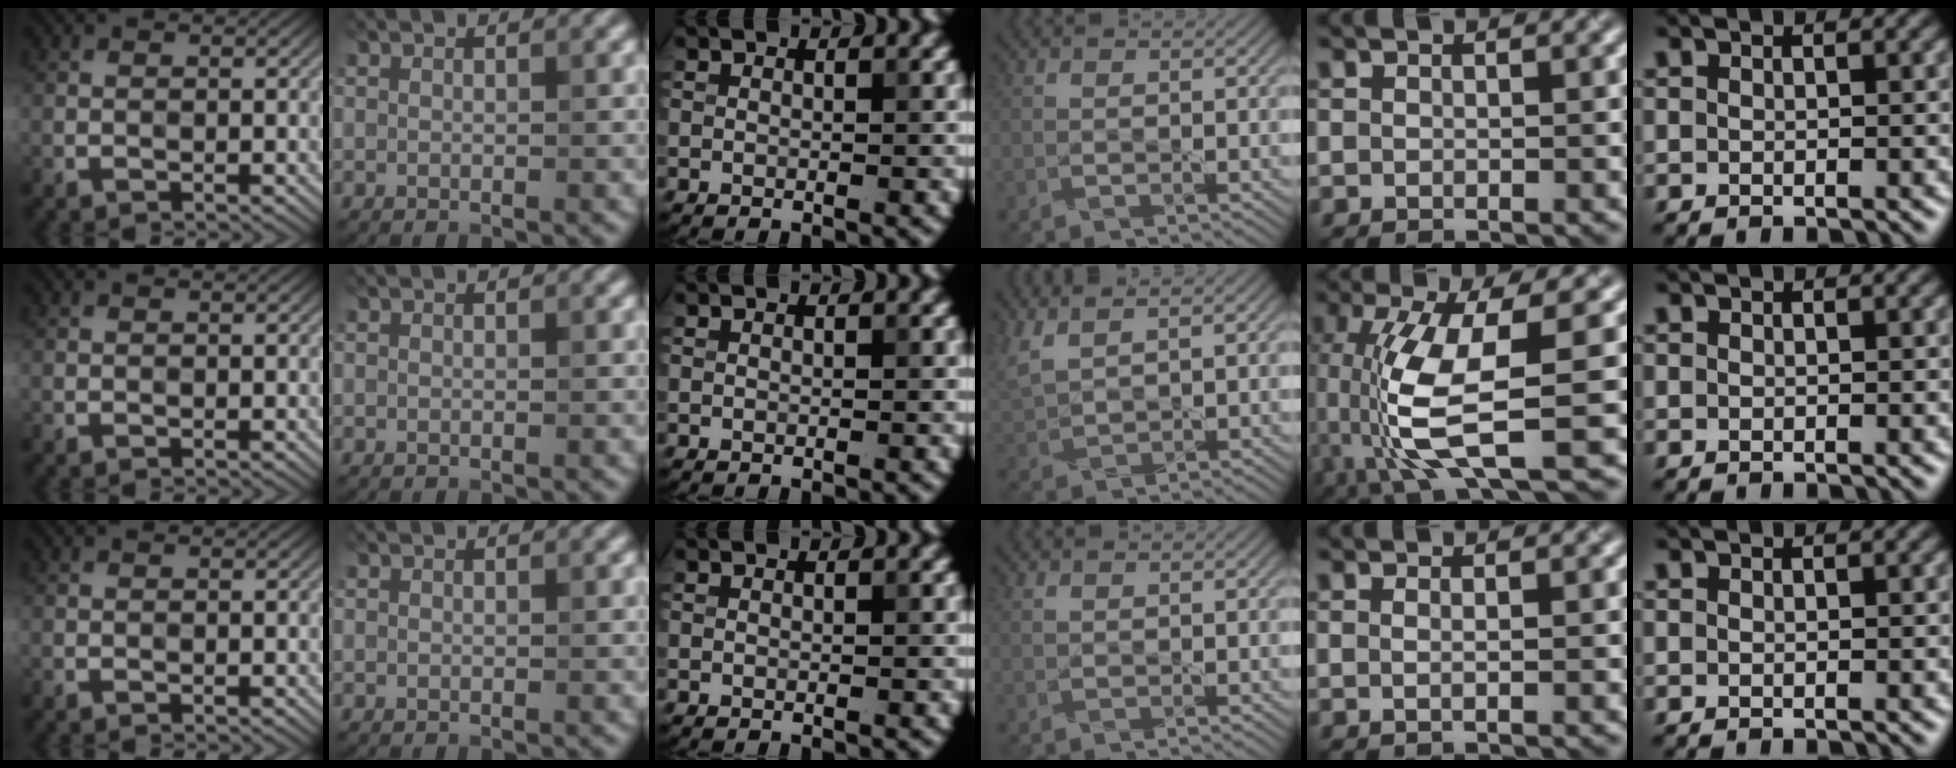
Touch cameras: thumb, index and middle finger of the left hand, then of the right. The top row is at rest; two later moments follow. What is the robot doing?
{"motion": "lift_and_place", "object": "knife"}